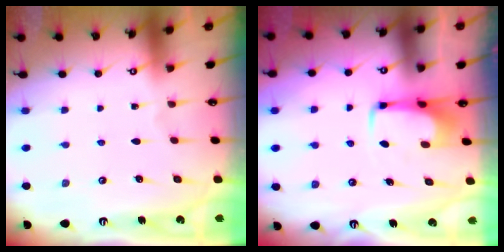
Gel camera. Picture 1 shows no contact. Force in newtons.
{"total": 4.7, "press": 4.7, "slide": 0.5}